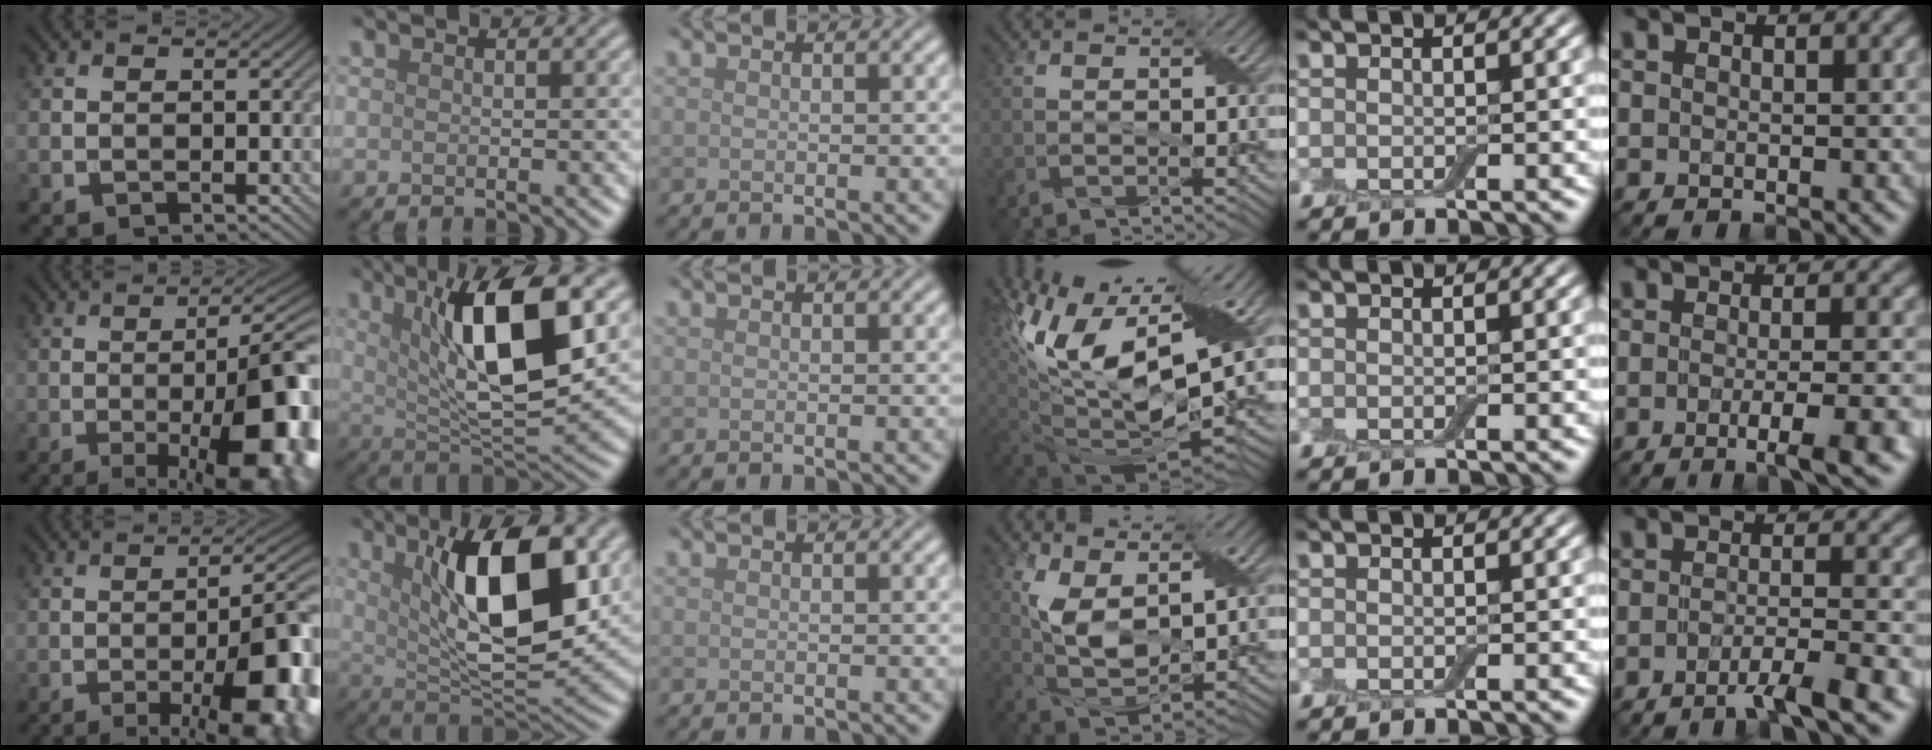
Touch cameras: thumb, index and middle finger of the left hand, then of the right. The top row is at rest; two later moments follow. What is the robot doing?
{"motion": "wrap", "object": "adhesive wrap"}